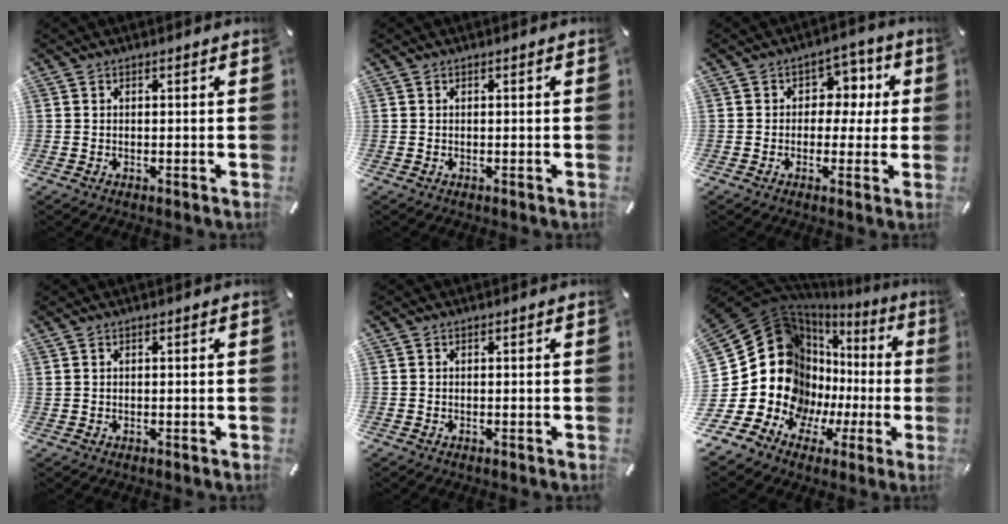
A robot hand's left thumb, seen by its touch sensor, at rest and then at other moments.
{"total": 0.0}
{"total": 6.7, "force": [-0.1, 5.9, 3.2], "torque": [-0.034, 0.005, -0.010]}
{"total": 0.0}
{"total": 0.0}
{"total": 27.9, "force": [2.3, 21.5, 17.6], "torque": [-0.327, -0.066, 0.094]}